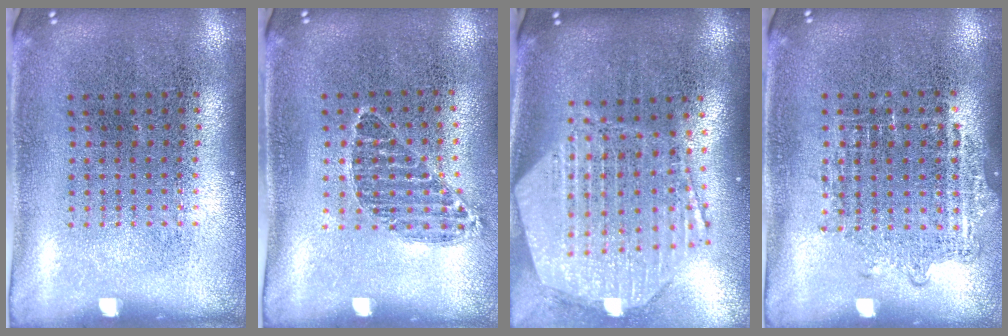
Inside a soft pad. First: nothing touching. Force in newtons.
{"total": 0.9, "press": 0.7, "slide": 0.5}
{"total": 2.9, "press": 2.3, "slide": 1.8}
{"total": 1.0, "press": 0.9, "slide": 0.4}